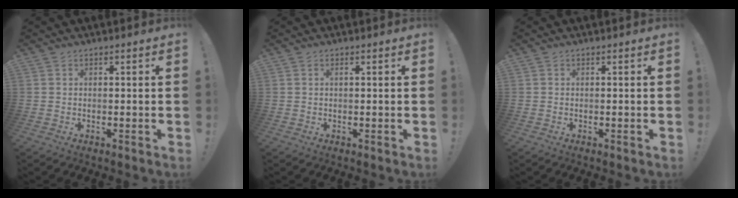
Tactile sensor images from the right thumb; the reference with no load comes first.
{"total": 0.7, "force": [0.2, 0.1, 0.7], "torque": [-0.012, 0.000, 0.003]}
{"total": 0.0}